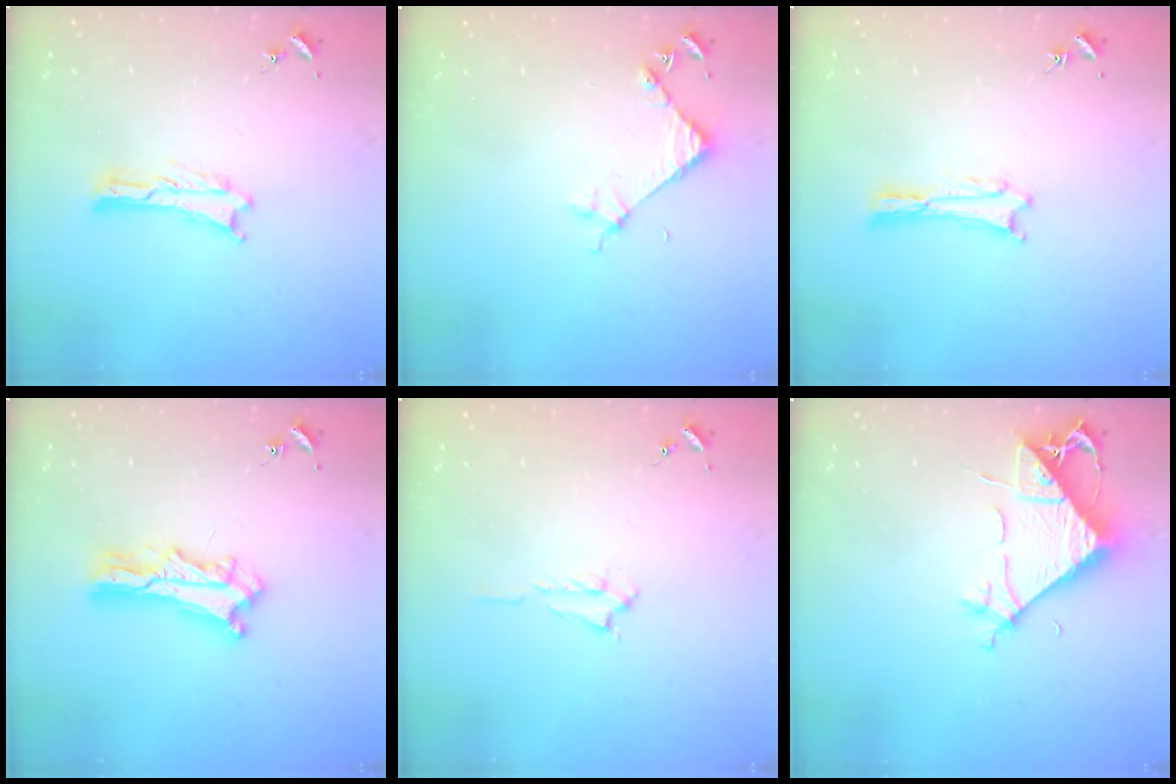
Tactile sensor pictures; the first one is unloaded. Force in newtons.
{"total": 4.2, "press": 4.2, "slide": 0.3}
{"total": 0.0}
{"total": 6.7, "press": 6.6, "slide": 0.5}
{"total": 0.7, "press": 0.6, "slide": 0.2}
{"total": 7.6, "press": 7.5, "slide": 1.2}